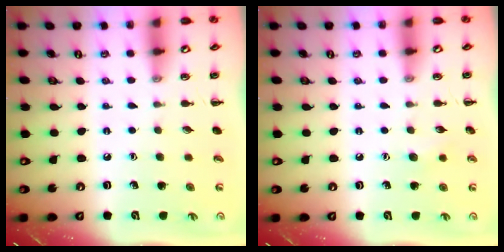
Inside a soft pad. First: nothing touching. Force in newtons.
{"total": 4.6, "press": 4.5, "slide": 1.0}